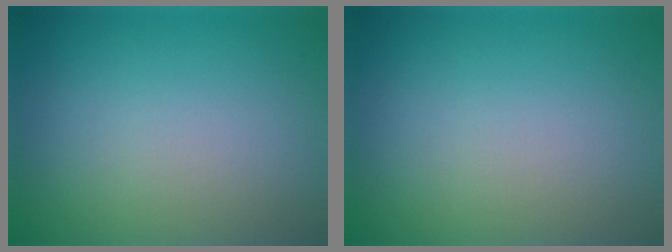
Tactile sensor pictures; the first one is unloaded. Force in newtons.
{"total": 0.0}